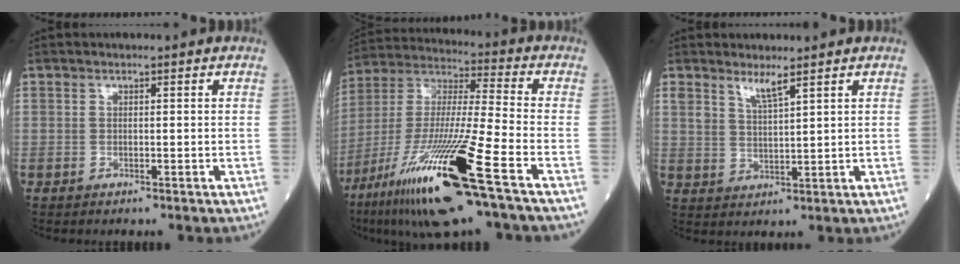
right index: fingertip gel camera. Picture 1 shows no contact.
{"total": 22.2, "force": [-11.5, 0.5, 19.0], "torque": [-0.379, -0.055, -0.214]}
{"total": 3.3, "force": [2.6, 0.2, 2.0], "torque": [-0.043, -0.008, 0.053]}